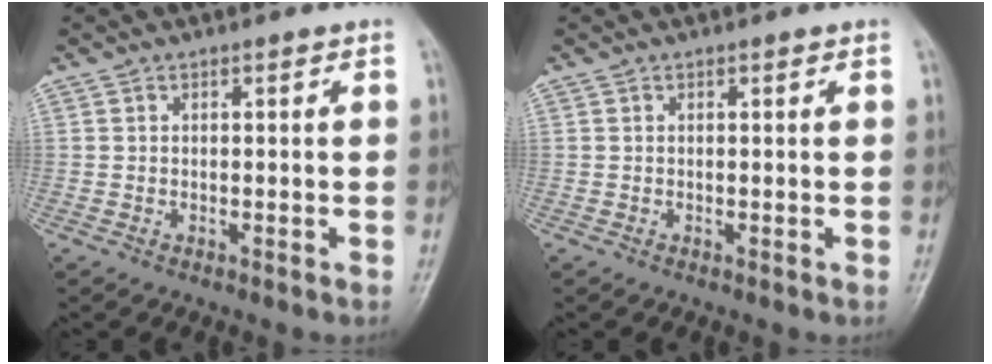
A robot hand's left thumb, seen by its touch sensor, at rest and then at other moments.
{"total": 0.0}